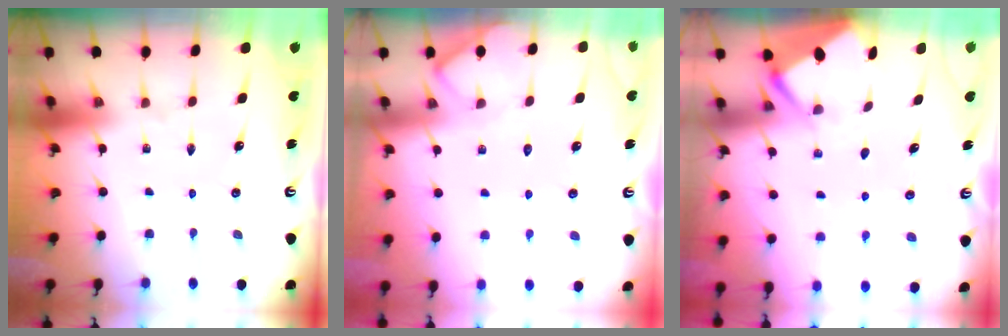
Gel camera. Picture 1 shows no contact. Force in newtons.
{"total": 4.9, "press": 4.9, "slide": 0.6}
{"total": 2.6, "press": 2.6, "slide": 0.3}